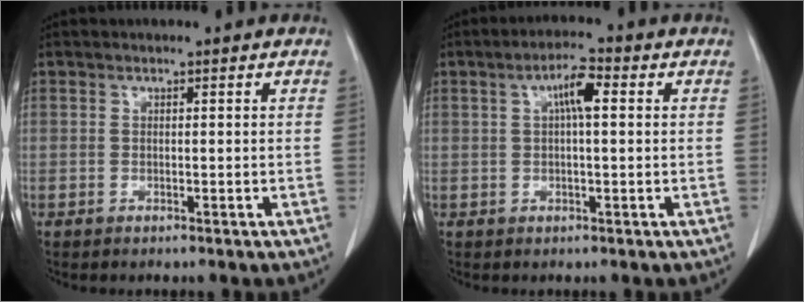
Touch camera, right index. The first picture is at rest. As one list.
[{"total": 4.6, "force": [1.1, 0.9, 4.4], "torque": [-0.079, 0.013, 0.018]}]